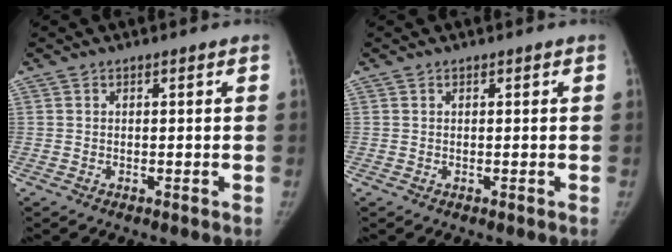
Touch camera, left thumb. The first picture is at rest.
{"total": 0.0}